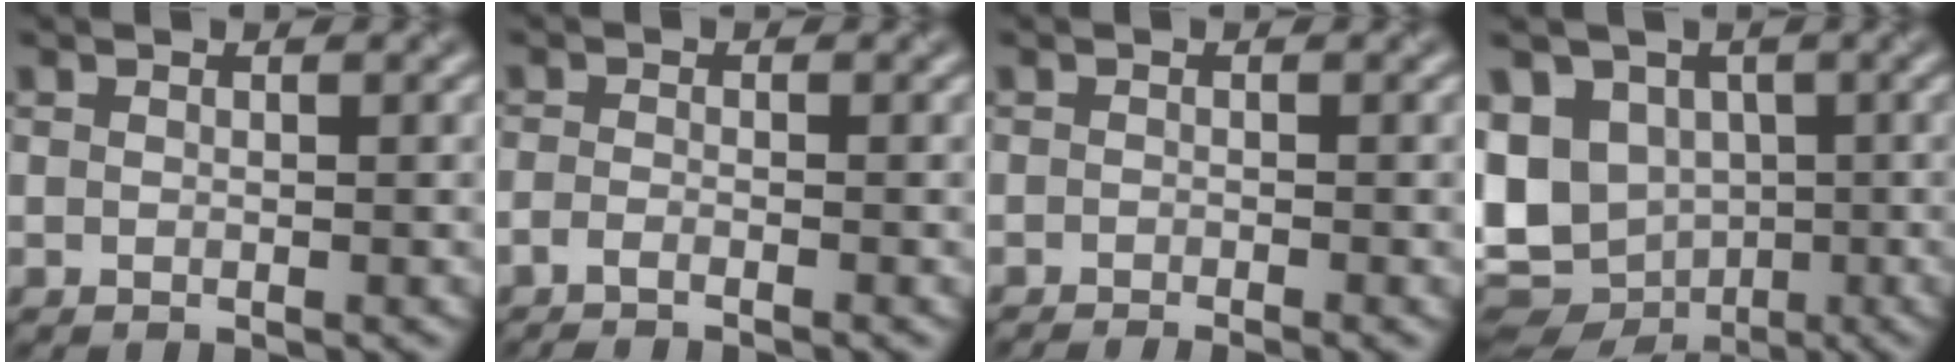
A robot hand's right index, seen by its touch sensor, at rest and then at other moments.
{"total": 1.8, "force": [-1.5, 0.3, 1.1], "torque": [-0.020, -0.008, -0.038]}
{"total": 2.0, "force": [-1.6, 0.3, 1.2], "torque": [-0.014, -0.006, -0.027]}
{"total": 12.1, "force": [-2.5, 9.8, 6.7], "torque": [-0.123, -0.010, -0.040]}